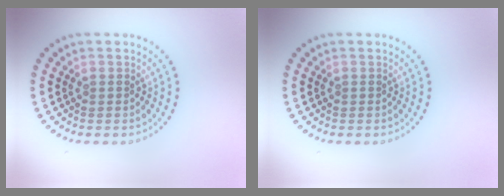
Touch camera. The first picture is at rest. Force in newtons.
{"total": 0.0}